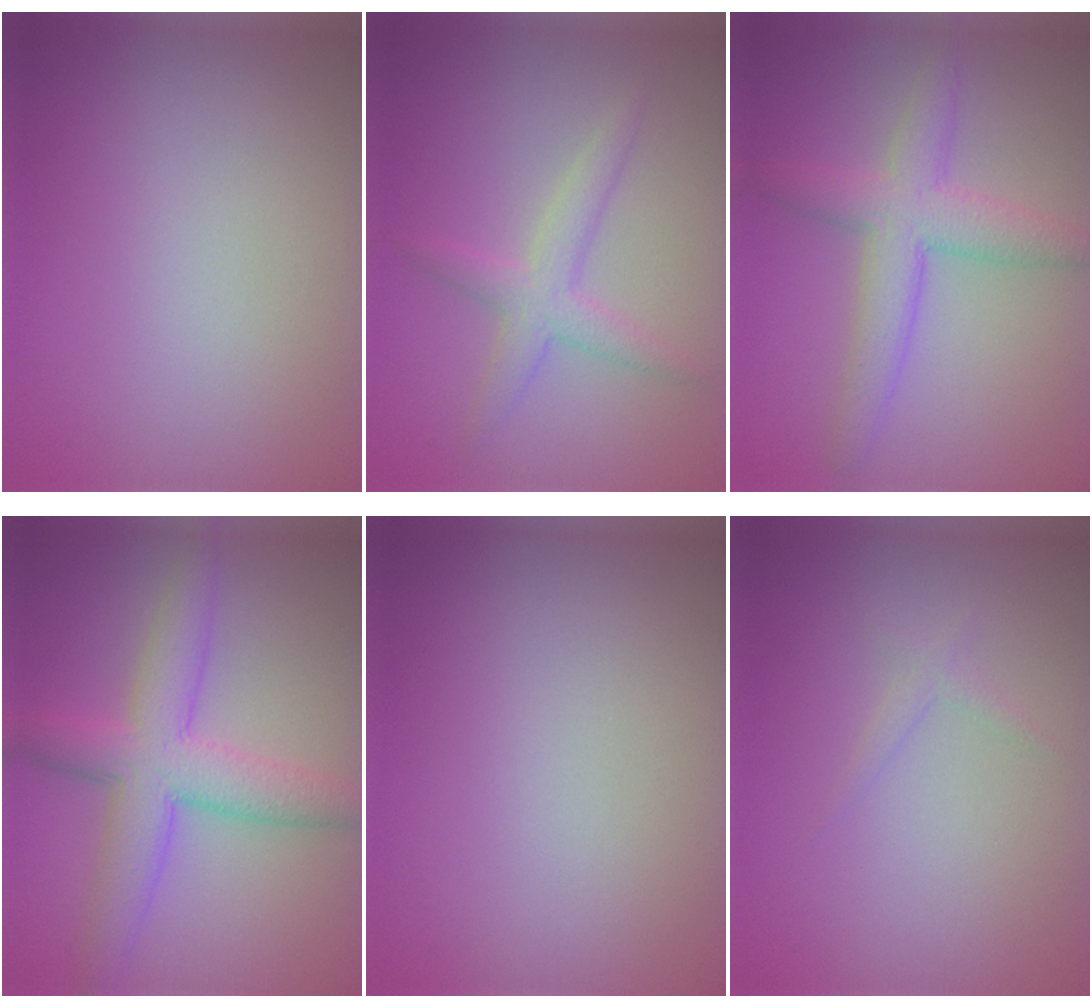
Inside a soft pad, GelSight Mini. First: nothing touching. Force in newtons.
{"total": 3.0, "press": 3.0, "slide": 0.2}
{"total": 4.5, "press": 4.5, "slide": 0.1}
{"total": 6.0, "press": 6.0, "slide": 0.2}
{"total": 0.0}
{"total": 0.8, "press": 0.8, "slide": 0.0}